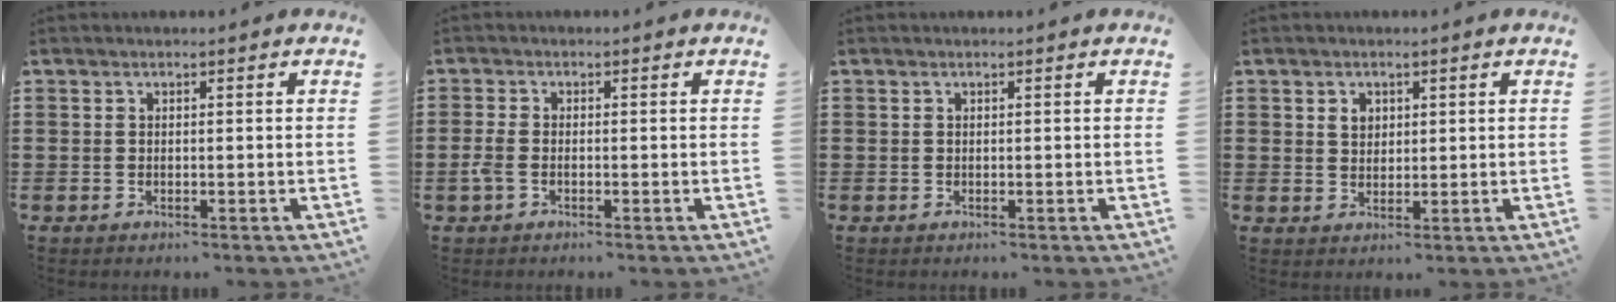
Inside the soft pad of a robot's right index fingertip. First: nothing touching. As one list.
[{"total": 2.2, "force": [-1.0, 1.0, 1.6], "torque": [-0.053, -0.008, -0.024]}, {"total": 0.0}, {"total": 2.2, "force": [0.9, 1.7, 0.9], "torque": [-0.024, 0.009, 0.016]}]